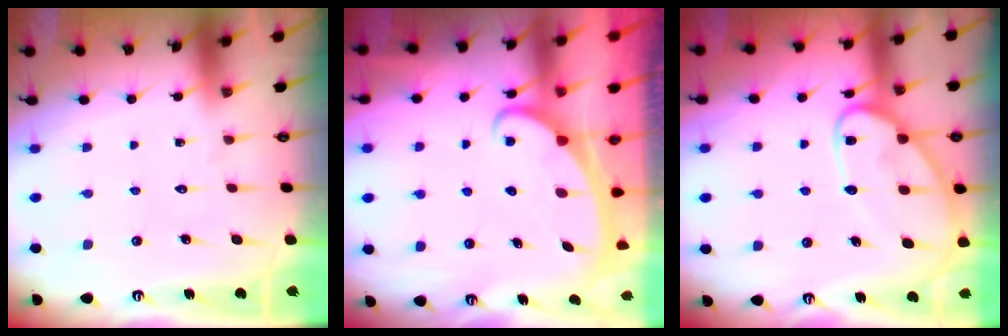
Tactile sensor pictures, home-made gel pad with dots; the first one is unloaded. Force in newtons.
{"total": 2.3, "press": 2.3, "slide": 0.3}
{"total": 11.9, "press": 11.9, "slide": 1.0}